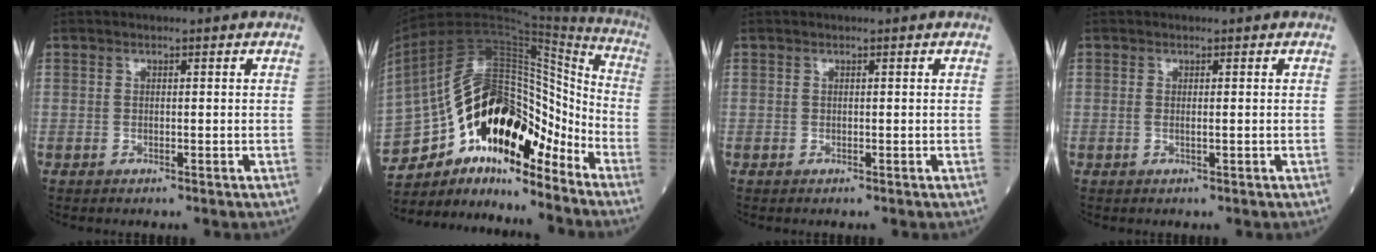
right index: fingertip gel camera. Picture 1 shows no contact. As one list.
[{"total": 23.8, "force": [-15.8, 8.5, 15.7], "torque": [-0.314, 0.040, -0.269]}, {"total": 0.0}, {"total": 0.9, "force": [0.0, 0.2, 0.9], "torque": [-0.021, -0.002, 0.001]}]